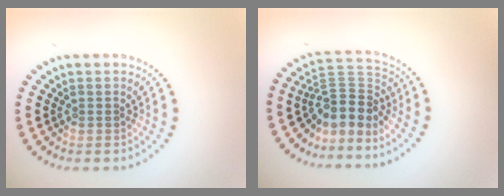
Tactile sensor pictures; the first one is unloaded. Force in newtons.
{"total": 3.9, "press": 2.7, "slide": 2.9}